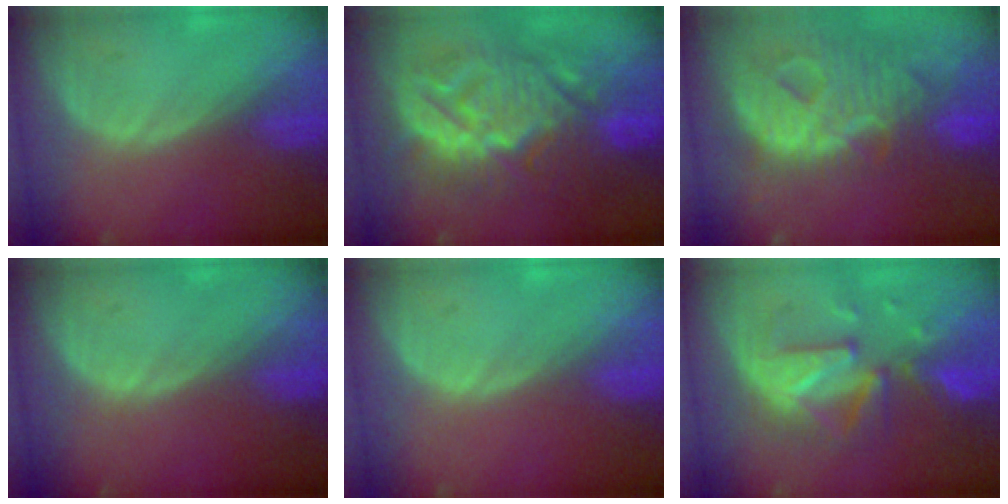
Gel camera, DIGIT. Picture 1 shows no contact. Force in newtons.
{"total": 13.4, "press": 13.3, "slide": 1.4}
{"total": 13.1, "press": 11.1, "slide": 6.9}
{"total": 0.0}
{"total": 0.0}
{"total": 9.4, "press": 9.0, "slide": 2.5}